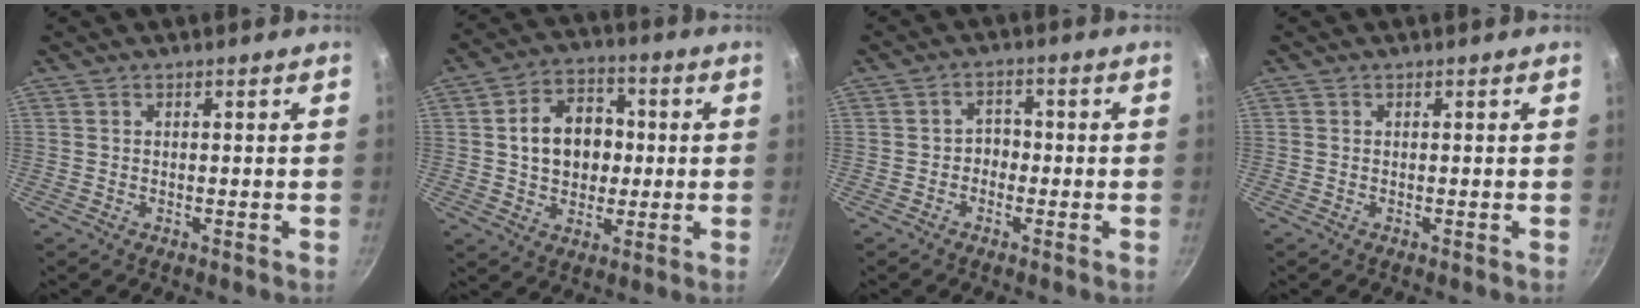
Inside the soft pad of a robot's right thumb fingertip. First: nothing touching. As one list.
[{"total": 11.8, "force": [0.8, 9.1, 7.5], "torque": [-0.088, 0.017, 0.008]}, {"total": 2.8, "force": [-1.0, 2.3, 1.3], "torque": [0.002, 0.015, -0.021]}, {"total": 0.0}]